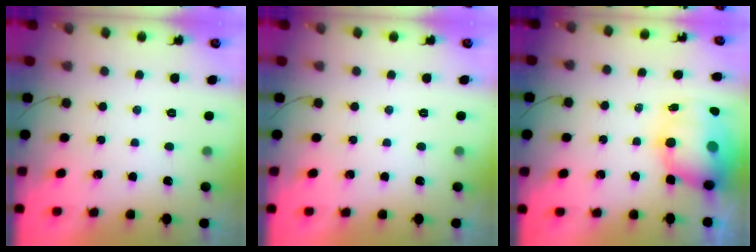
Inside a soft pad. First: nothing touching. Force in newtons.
{"total": 0.0}
{"total": 11.0, "press": 10.9, "slide": 1.9}